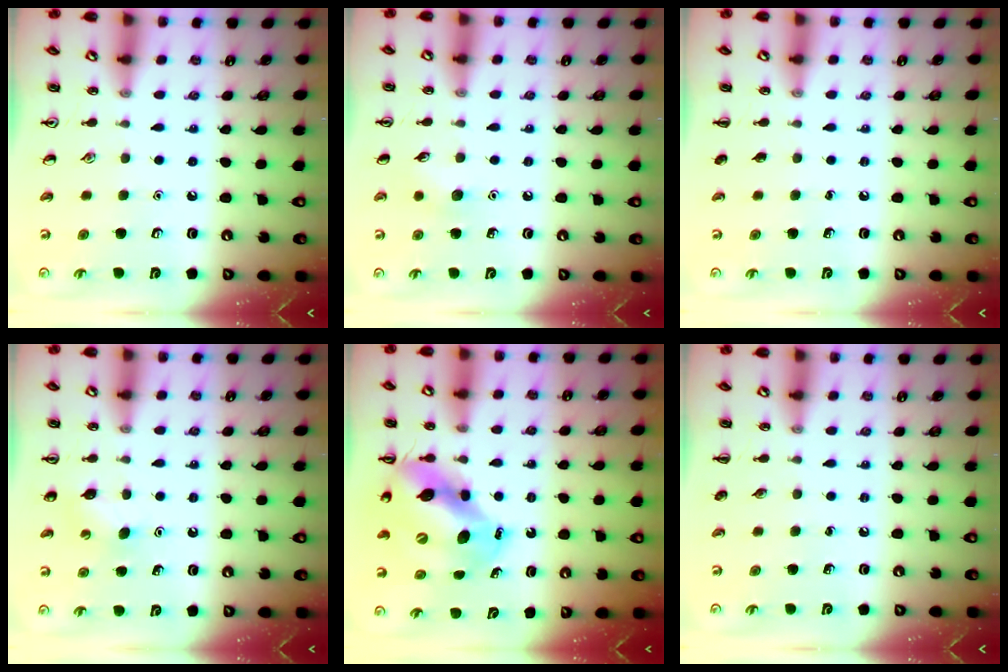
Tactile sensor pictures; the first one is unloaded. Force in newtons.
{"total": 5.6, "press": 5.3, "slide": 1.6}
{"total": 0.0}
{"total": 4.6, "press": 4.4, "slide": 1.3}
{"total": 10.4, "press": 10.1, "slide": 2.6}
{"total": 0.0}